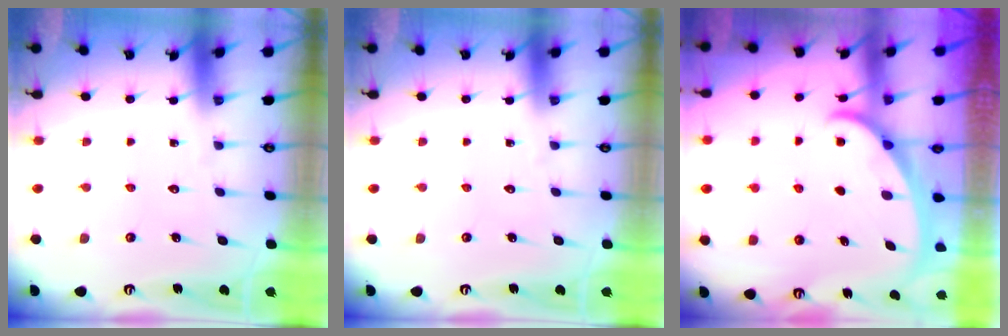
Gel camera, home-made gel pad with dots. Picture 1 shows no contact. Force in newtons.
{"total": 0.0}
{"total": 2.1, "press": 2.1, "slide": 0.2}